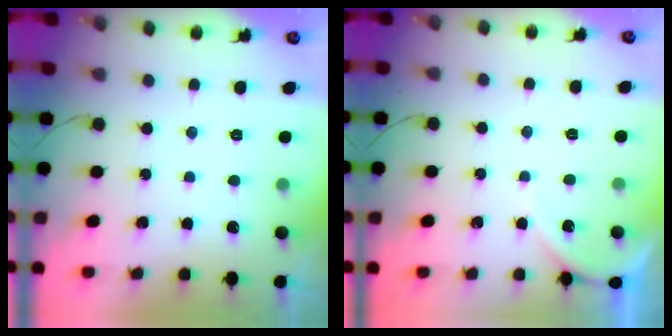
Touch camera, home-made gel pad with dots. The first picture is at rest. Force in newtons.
{"total": 3.2, "press": 3.2, "slide": 0.5}